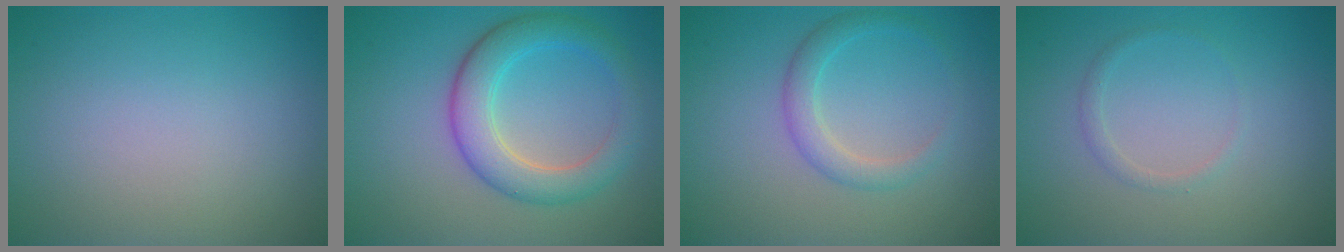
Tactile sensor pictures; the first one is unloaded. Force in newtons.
{"total": 5.1, "press": 5.1, "slide": 0.0}
{"total": 2.3, "press": 2.3, "slide": 0.2}
{"total": 0.9, "press": 0.9, "slide": 0.0}